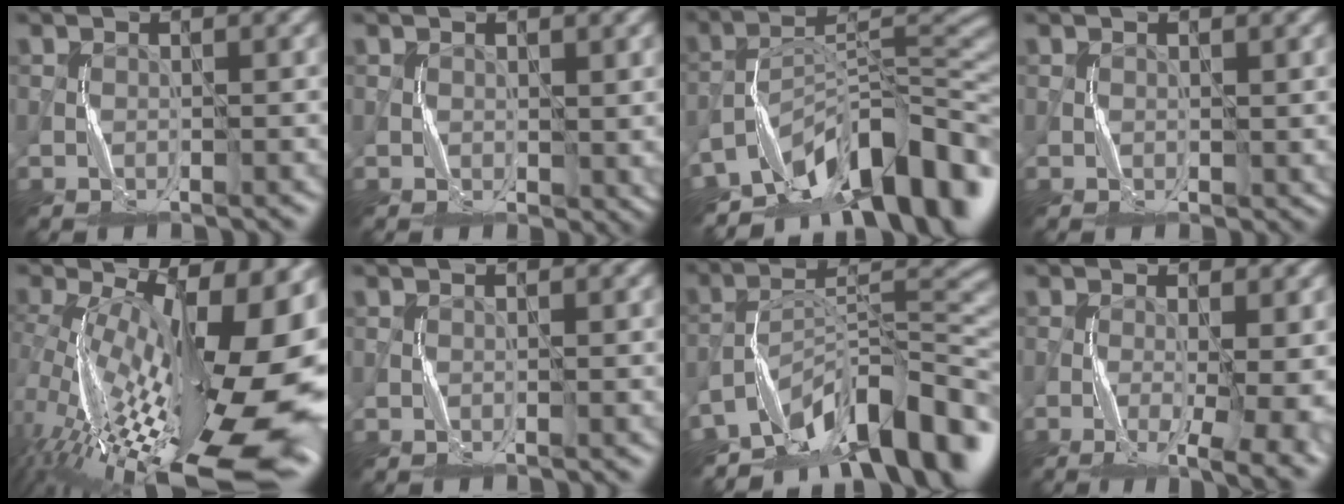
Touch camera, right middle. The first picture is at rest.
{"total": 1.6, "force": [0.4, 1.1, 1.1], "torque": [-0.010, -0.003, 0.011]}
{"total": 12.2, "force": [-8.9, 4.3, 7.1], "torque": [-0.092, 0.019, -0.159]}
{"total": 0.8, "force": [0.2, 0.6, 0.4], "torque": [-0.002, 0.000, 0.006]}
{"total": 20.4, "force": [-2.3, 7.9, 18.6], "torque": [-0.258, -0.004, -0.046]}
{"total": 0.0}
{"total": 11.0, "force": [-8.5, 3.5, 6.1], "torque": [-0.070, 0.017, -0.154]}
{"total": 7.7, "force": [-2.6, 2.8, 6.8], "torque": [-0.094, -0.007, -0.028]}